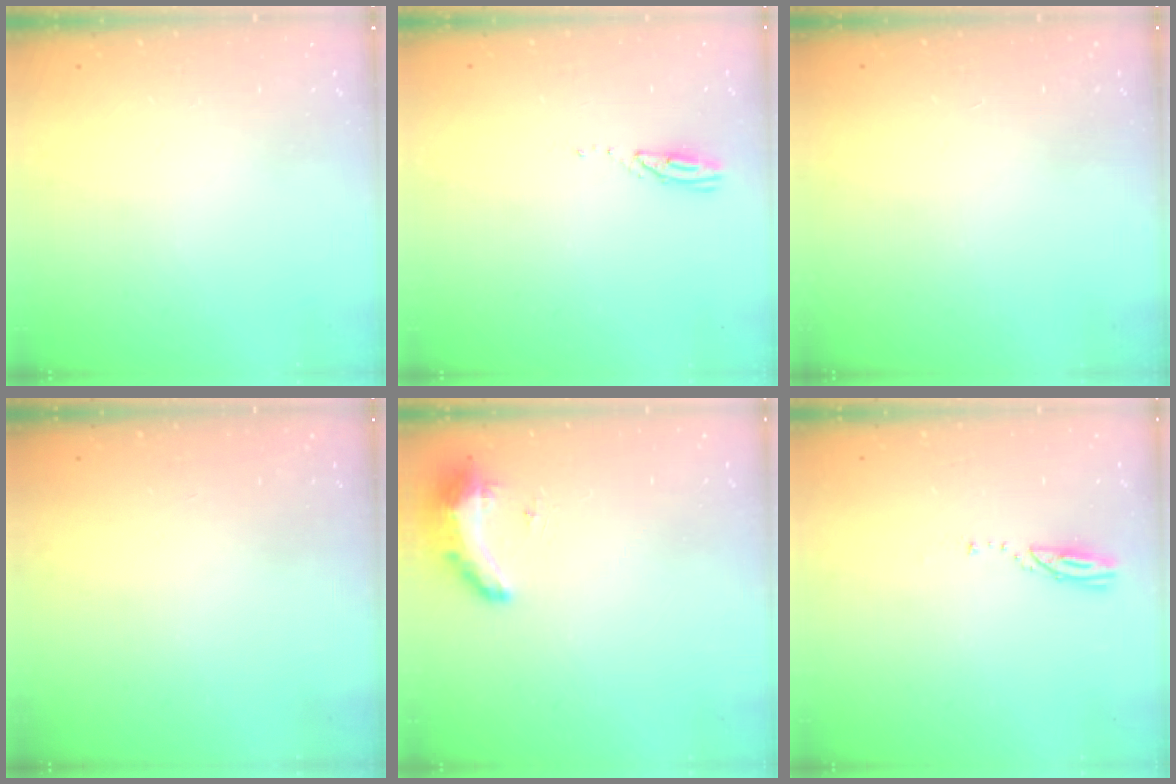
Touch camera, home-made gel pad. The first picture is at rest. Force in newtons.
{"total": 3.0, "press": 2.9, "slide": 0.3}
{"total": 0.0}
{"total": 0.0}
{"total": 9.2, "press": 8.9, "slide": 2.4}
{"total": 3.1, "press": 3.1, "slide": 0.2}